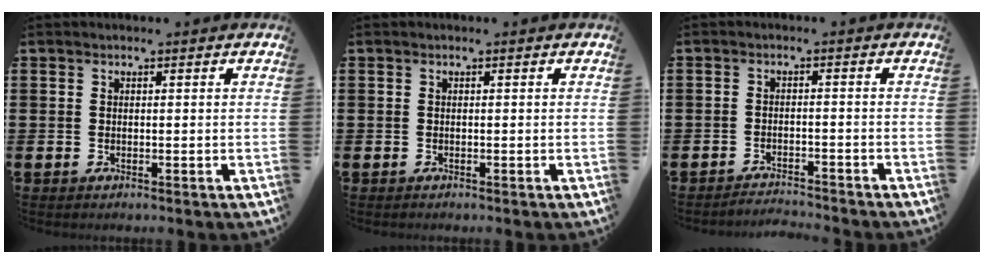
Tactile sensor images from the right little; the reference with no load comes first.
{"total": 0.0}
{"total": 2.0, "force": [-2.0, -0.1, -0.1], "torque": [-0.003, 0.005, -0.043]}